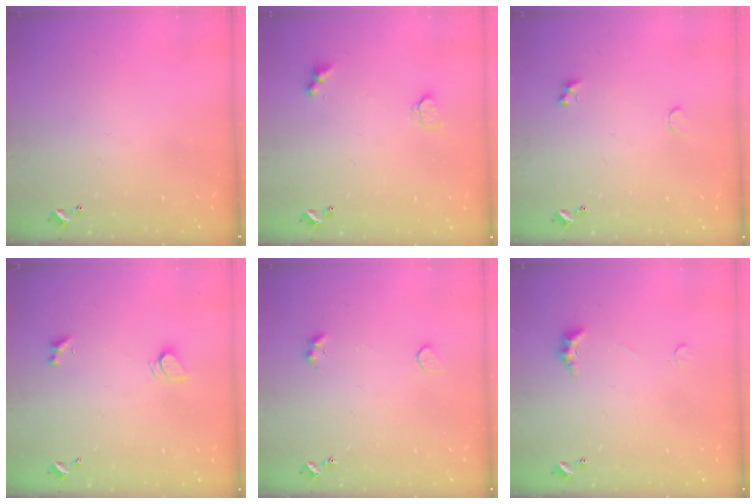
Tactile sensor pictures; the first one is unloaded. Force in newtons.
{"total": 4.0, "press": 3.9, "slide": 0.7}
{"total": 1.4, "press": 1.3, "slide": 0.5}
{"total": 2.1, "press": 2.1, "slide": 0.3}
{"total": 1.8, "press": 1.5, "slide": 1.0}
{"total": 2.2, "press": 2.1, "slide": 0.7}